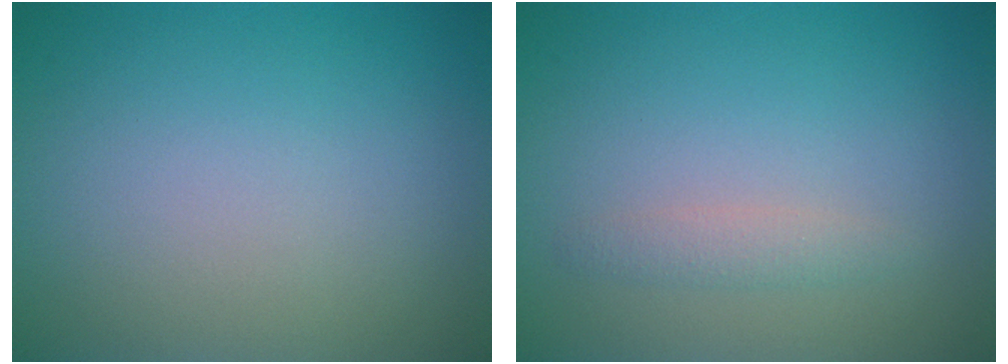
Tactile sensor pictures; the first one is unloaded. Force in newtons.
{"total": 1.3, "press": 1.3, "slide": 0.0}